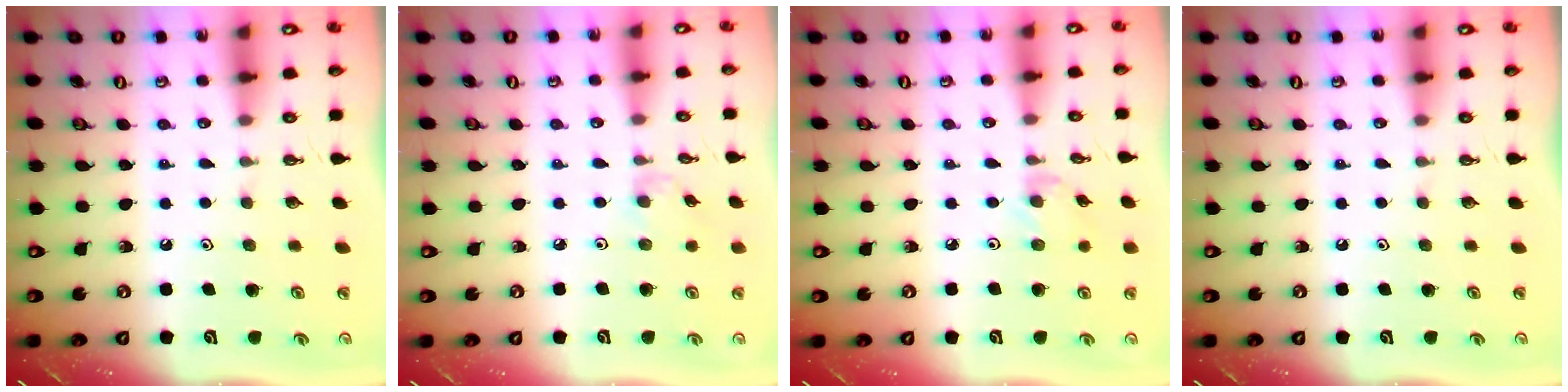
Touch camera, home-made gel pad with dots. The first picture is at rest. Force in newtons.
{"total": 2.1, "press": 2.1, "slide": 0.4}
{"total": 3.2, "press": 3.1, "slide": 0.5}
{"total": 0.0}